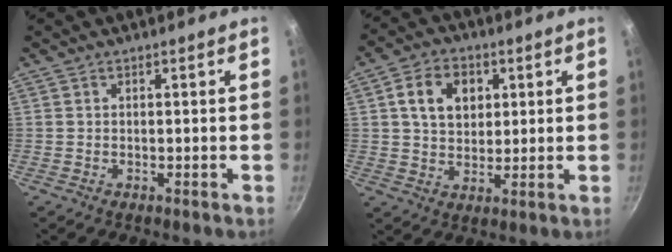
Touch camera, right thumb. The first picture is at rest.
{"total": 9.2, "force": [2.6, 6.8, 5.6], "torque": [-0.076, 0.002, 0.039]}